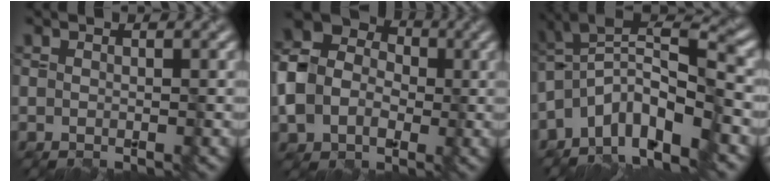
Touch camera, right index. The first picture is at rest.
{"total": 7.6, "force": [-1.2, 6.3, 4.1], "torque": [-0.084, 0.000, -0.024]}
{"total": 7.9, "force": [-4.5, 2.7, 6.0], "torque": [-0.088, 0.011, -0.088]}